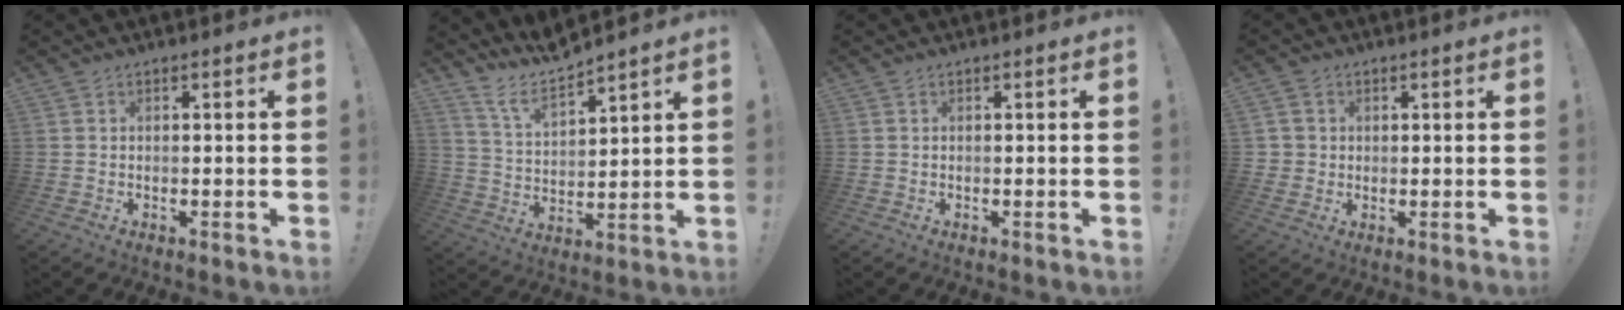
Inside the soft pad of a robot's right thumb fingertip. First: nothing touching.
{"total": 9.3, "force": [8.4, 1.8, 3.6], "torque": [-0.087, -0.060, 0.155]}
{"total": 0.0}
{"total": 3.2, "force": [0.8, 3.1, 0.6], "torque": [-0.009, 0.002, 0.015]}